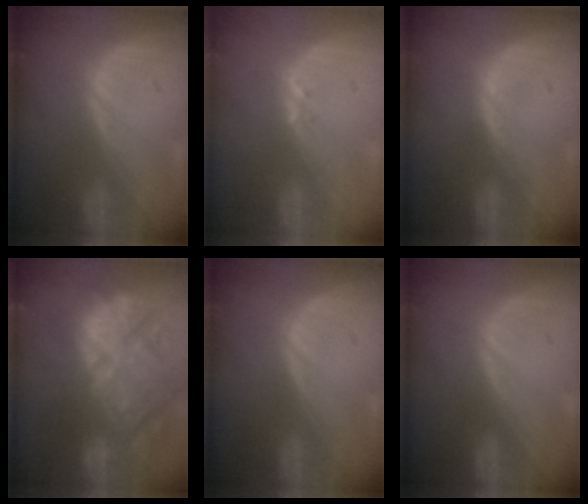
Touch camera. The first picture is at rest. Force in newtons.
{"total": 1.0, "press": 0.9, "slide": 0.5}
{"total": 0.8, "press": 0.7, "slide": 0.2}
{"total": 13.9, "press": 12.6, "slide": 5.9}
{"total": 0.0}
{"total": 0.0}